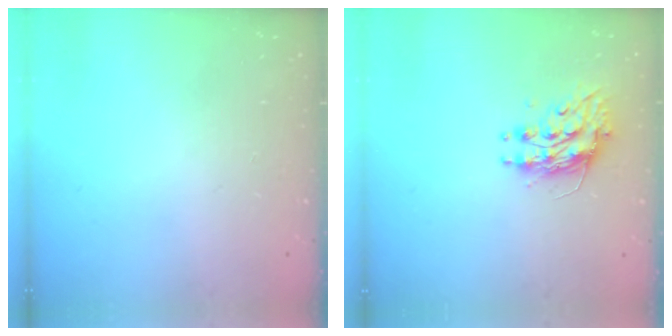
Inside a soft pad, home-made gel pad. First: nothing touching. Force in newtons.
{"total": 10.2, "press": 10.2, "slide": 0.7}